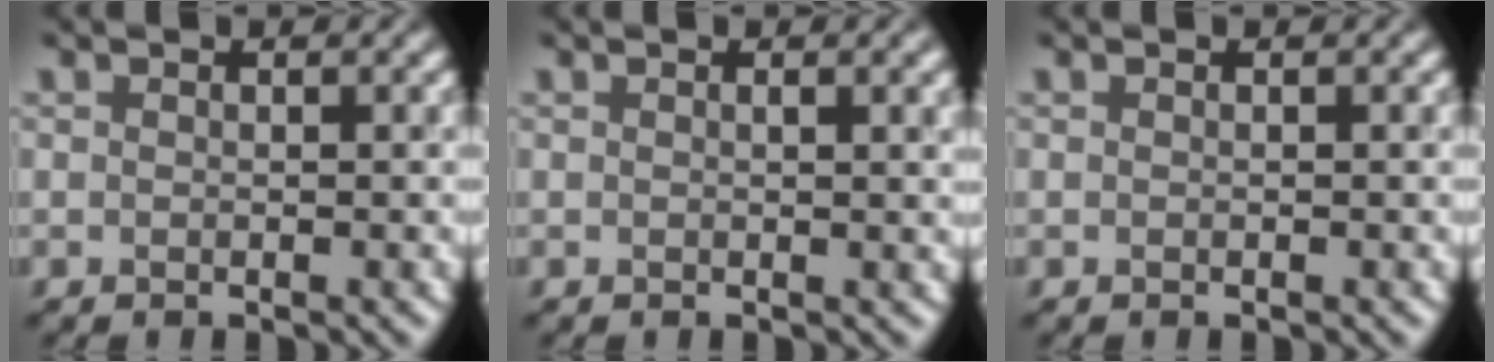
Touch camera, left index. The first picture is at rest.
{"total": 1.9, "force": [0.4, 0.5, 1.8], "torque": [-0.019, 0.007, 0.002]}
{"total": 0.0}